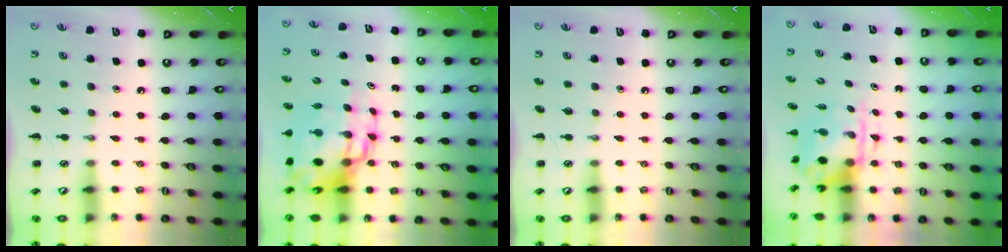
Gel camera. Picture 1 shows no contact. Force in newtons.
{"total": 15.4, "press": 14.8, "slide": 4.2}
{"total": 0.0}
{"total": 4.1, "press": 4.0, "slide": 0.6}